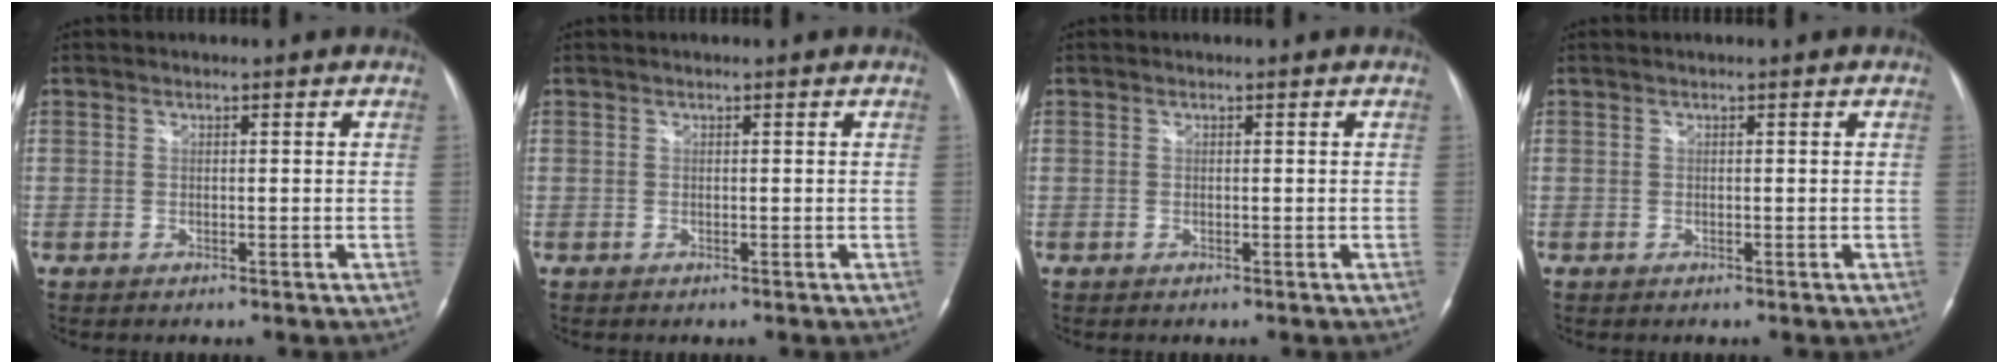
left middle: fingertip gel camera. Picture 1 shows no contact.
{"total": 0.0}
{"total": 0.0}
{"total": 0.0}